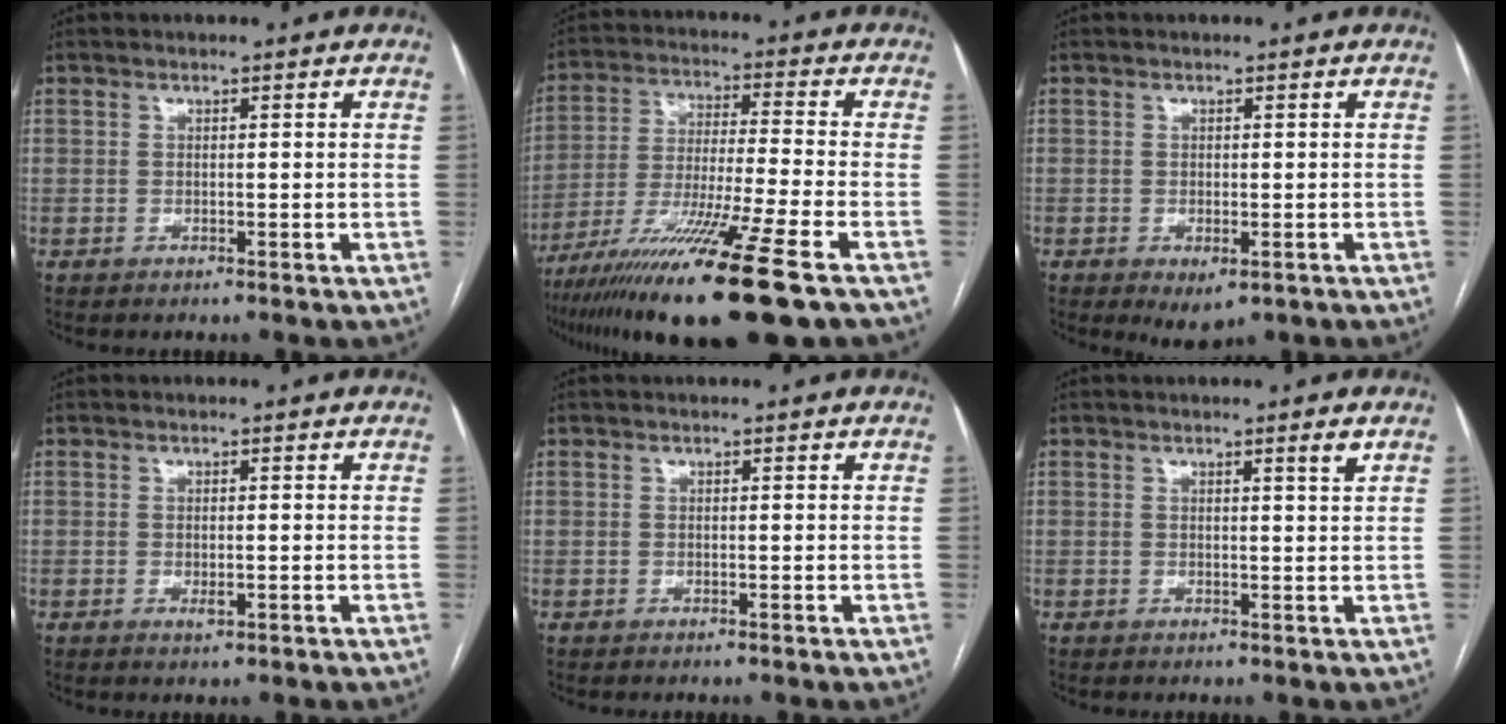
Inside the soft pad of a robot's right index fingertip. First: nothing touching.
{"total": 18.6, "force": [-12.1, -0.8, 14.1], "torque": [-0.242, -0.055, -0.209]}
{"total": 3.3, "force": [-1.6, 1.5, 2.5], "torque": [-0.034, -0.005, -0.012]}
{"total": 1.5, "force": [-0.3, 0.5, 1.3], "torque": [-0.023, -0.003, -0.002]}
{"total": 0.0}
{"total": 1.4, "force": [0.9, -0.4, 1.1], "torque": [-0.020, -0.007, 0.016]}